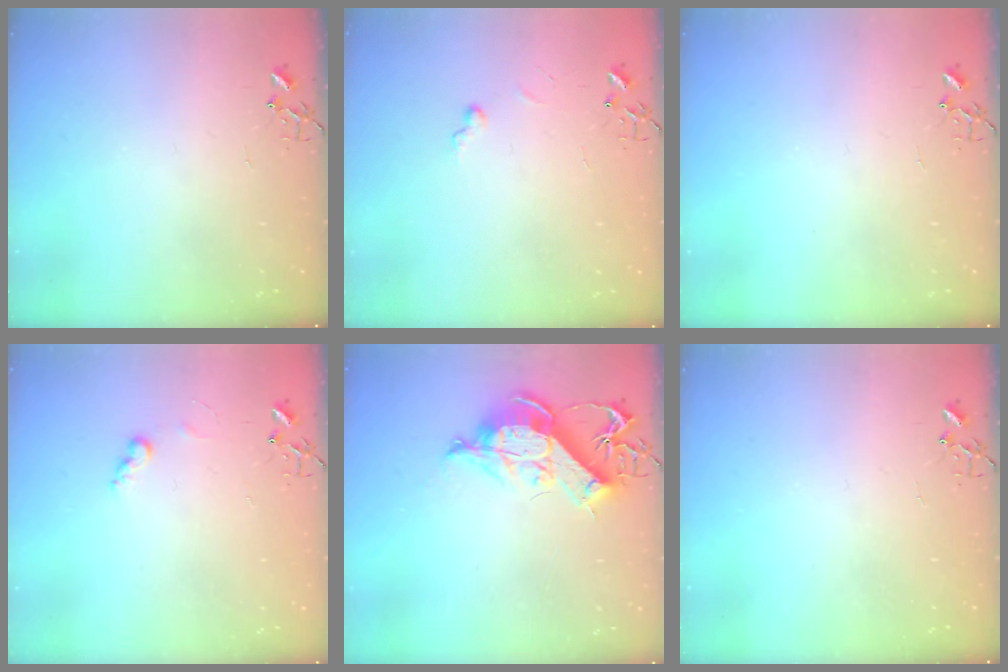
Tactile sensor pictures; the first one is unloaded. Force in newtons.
{"total": 5.2, "press": 5.2, "slide": 0.5}
{"total": 0.0}
{"total": 5.3, "press": 5.3, "slide": 0.1}
{"total": 15.8, "press": 15.7, "slide": 1.6}
{"total": 0.0}